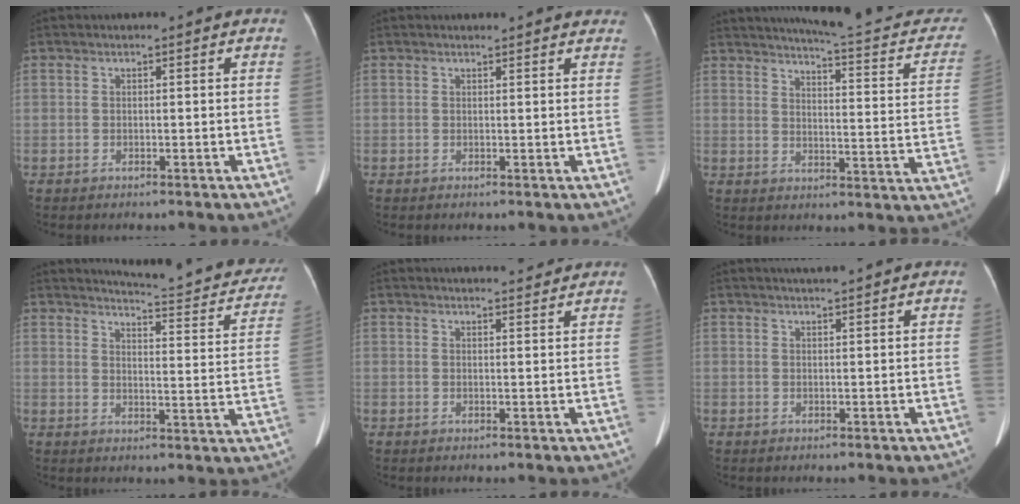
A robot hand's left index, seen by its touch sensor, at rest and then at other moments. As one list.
[{"total": 5.6, "force": [5.4, 1.2, 1.3], "torque": [-0.009, 0.009, 0.044]}, {"total": 17.5, "force": [15.2, 3.0, 8.3], "torque": [-0.101, -0.027, 0.164]}, {"total": 18.1, "force": [16.9, 2.1, 6.2], "torque": [-0.069, -0.066, 0.185]}, {"total": 4.3, "force": [4.1, 0.2, 1.1], "torque": [-0.018, 0.005, 0.048]}, {"total": 3.4, "force": [3.1, -0.2, 1.4], "torque": [-0.020, 0.017, 0.043]}]